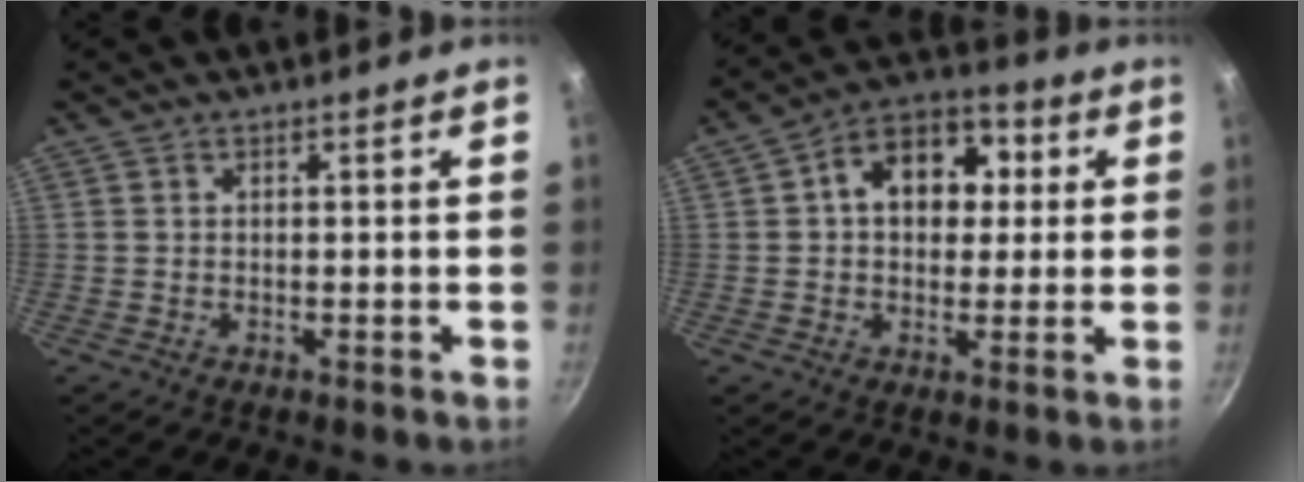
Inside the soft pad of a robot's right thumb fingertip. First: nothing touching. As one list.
[{"total": 12.8, "force": [2.4, 9.3, 8.5], "torque": [-0.083, 0.021, 0.020]}]